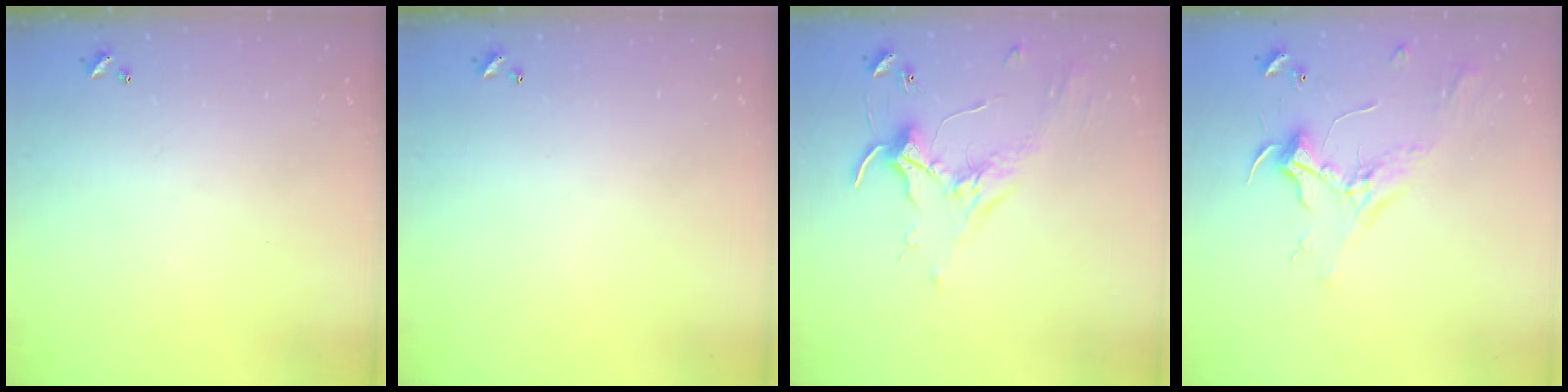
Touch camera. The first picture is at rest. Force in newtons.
{"total": 0.0}
{"total": 1.7, "press": 1.7, "slide": 0.4}
{"total": 2.4, "press": 2.3, "slide": 0.8}